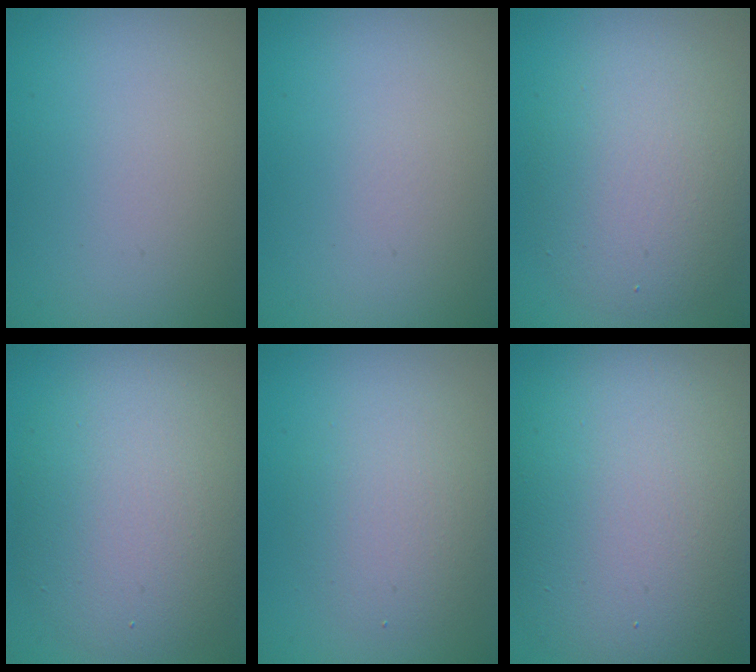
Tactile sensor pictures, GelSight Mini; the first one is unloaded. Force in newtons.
{"total": 0.0}
{"total": 5.6, "press": 5.6, "slide": 0.2}
{"total": 7.9, "press": 7.9, "slide": 0.5}
{"total": 3.6, "press": 3.6, "slide": 0.1}
{"total": 13.8, "press": 13.7, "slide": 0.7}